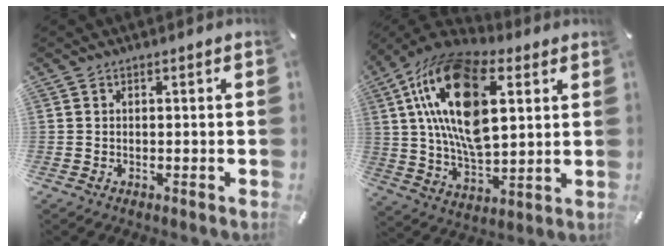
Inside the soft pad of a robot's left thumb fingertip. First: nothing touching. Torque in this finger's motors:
{"motor_torque": [1.54, 2.09, 2.33, -0.44, 0.43]}